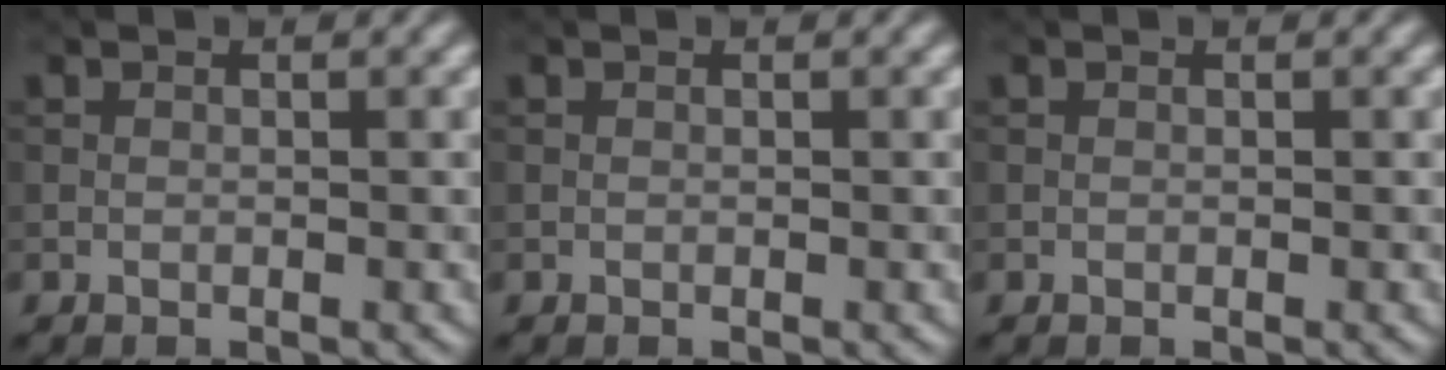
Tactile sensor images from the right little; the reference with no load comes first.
{"total": 0.0}
{"total": 0.0}